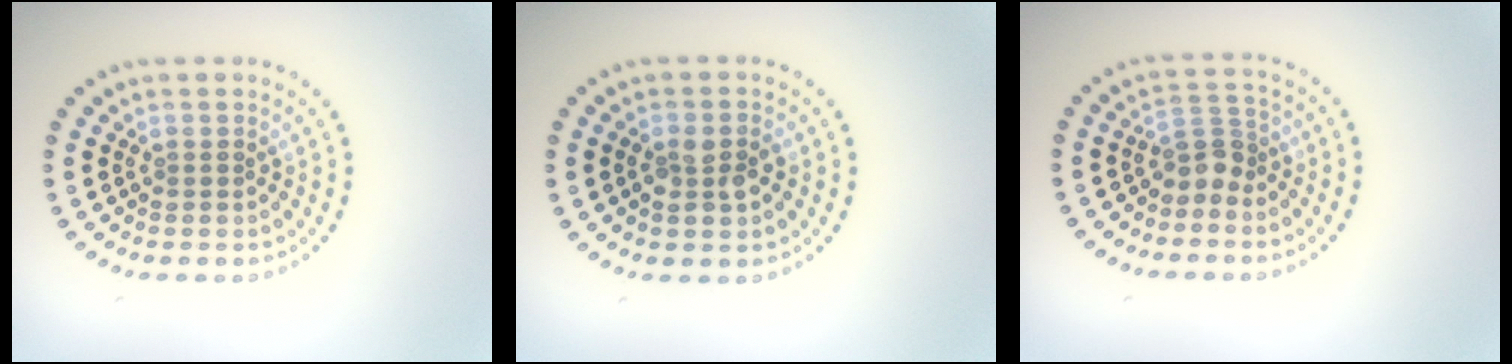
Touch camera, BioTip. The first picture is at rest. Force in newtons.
{"total": 2.6, "press": 2.5, "slide": 0.5}
{"total": 2.4, "press": 1.7, "slide": 1.6}